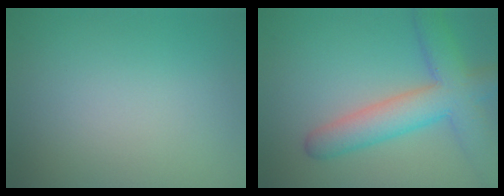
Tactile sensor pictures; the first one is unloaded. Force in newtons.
{"total": 6.9, "press": 6.9, "slide": 0.2}